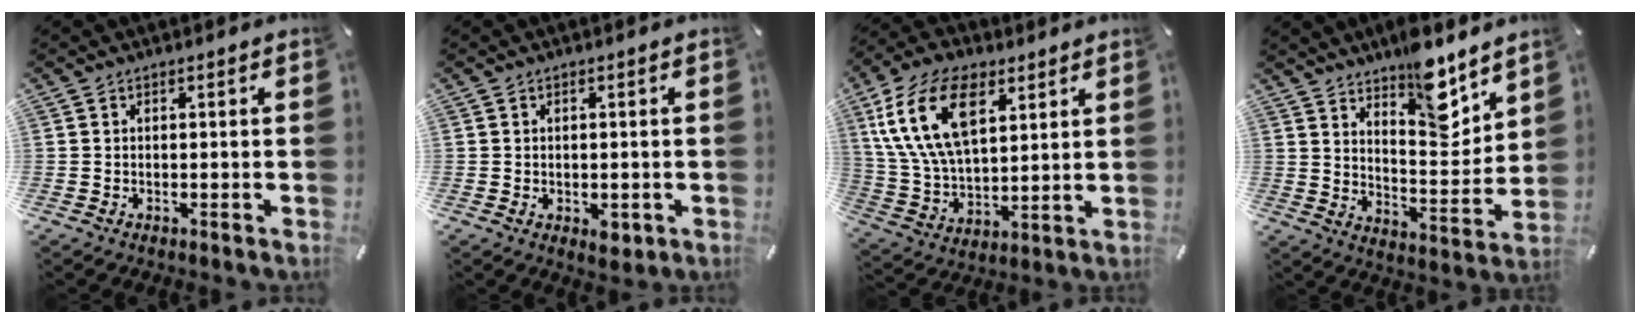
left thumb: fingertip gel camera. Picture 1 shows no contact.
{"total": 2.8, "force": [-0.7, 1.9, 1.9], "torque": [-0.015, -0.003, -0.012]}
{"total": 17.5, "force": [7.7, 10.1, 12.1], "torque": [-0.279, -0.010, 0.135]}
{"total": 12.8, "force": [9.9, 5.0, 6.4], "torque": [-0.077, -0.077, 0.173]}